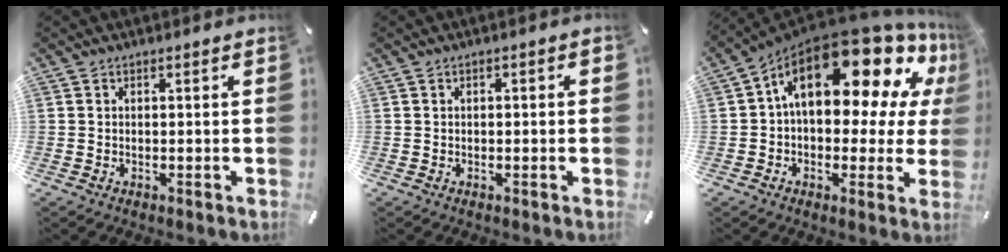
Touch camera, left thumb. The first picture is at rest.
{"total": 0.8, "force": [-0.1, 0.4, 0.7], "torque": [-0.012, 0.001, -0.003]}
{"total": 23.8, "force": [10.6, 12.2, 17.5], "torque": [-0.266, -0.076, 0.179]}